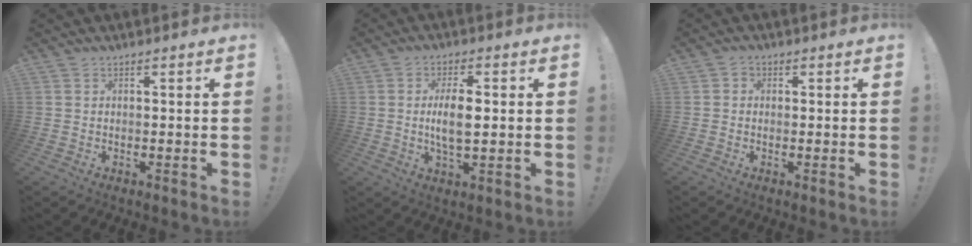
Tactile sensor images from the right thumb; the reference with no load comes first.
{"total": 8.3, "force": [0.3, 3.2, 7.7], "torque": [-0.143, -0.005, -0.003]}
{"total": 1.5, "force": [-0.4, 1.3, 0.7], "torque": [-0.012, 0.005, -0.009]}